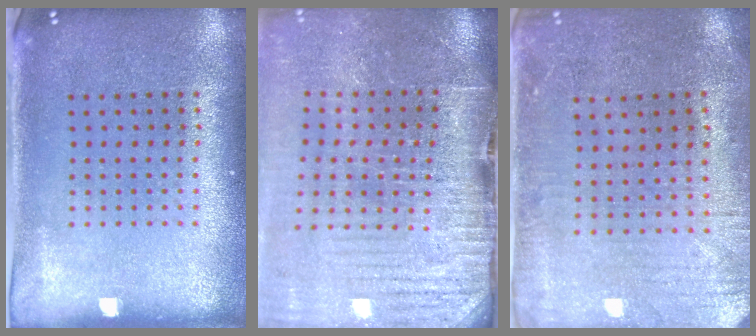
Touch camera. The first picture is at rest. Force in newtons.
{"total": 4.2, "press": 3.8, "slide": 1.9}
{"total": 0.6, "press": 0.4, "slide": 0.4}